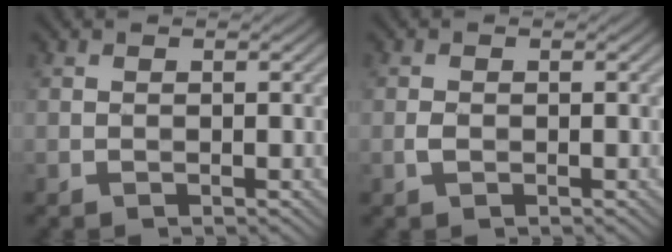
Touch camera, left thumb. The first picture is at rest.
{"total": 1.1, "force": [-0.3, 0.7, 0.7], "torque": [-0.018, 0.000, -0.008]}